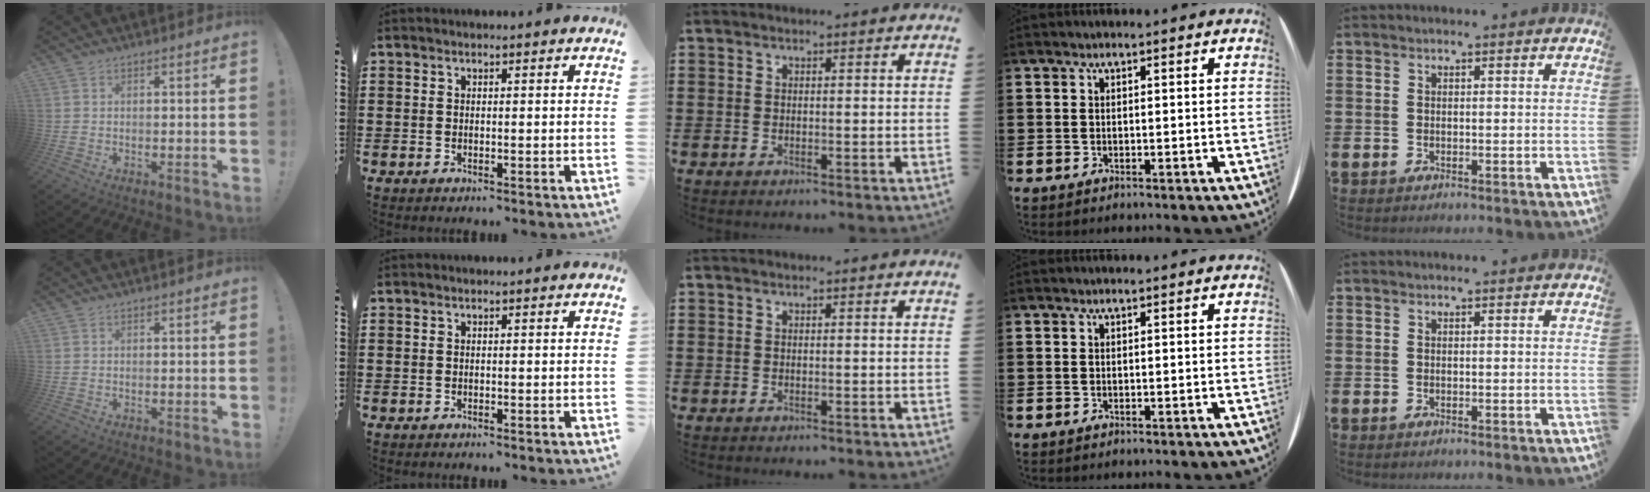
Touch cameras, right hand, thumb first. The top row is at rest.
{}